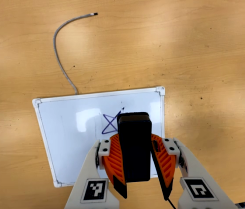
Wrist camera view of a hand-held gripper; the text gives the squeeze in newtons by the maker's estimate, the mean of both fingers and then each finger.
{"total": 10.0, "left": 10.1, "right": 9.8}